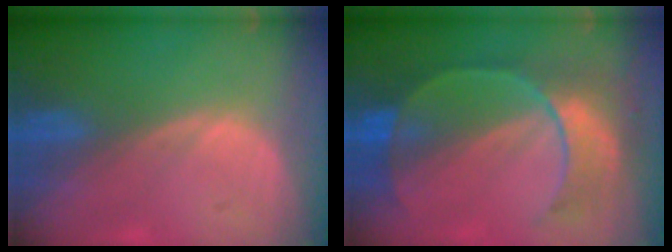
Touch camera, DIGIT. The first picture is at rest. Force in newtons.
{"total": 7.9, "press": 7.8, "slide": 1.3}